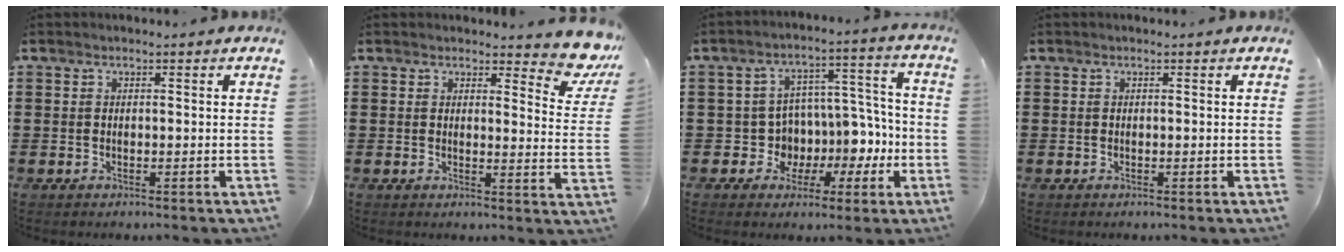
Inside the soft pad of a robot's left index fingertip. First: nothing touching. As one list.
[{"total": 5.1, "force": [4.5, 0.8, 2.3], "torque": [-0.029, -0.028, 0.074]}, {"total": 8.4, "force": [-0.8, 7.5, 3.7], "torque": [-0.072, -0.001, -0.003]}, {"total": 0.0}]